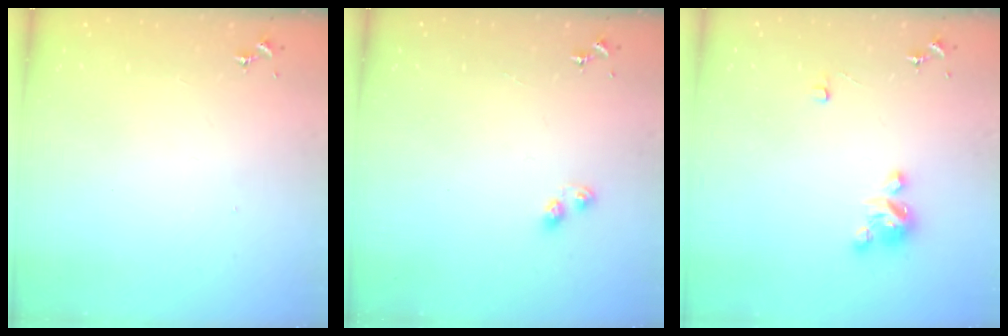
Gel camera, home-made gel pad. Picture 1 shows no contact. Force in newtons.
{"total": 3.1, "press": 3.0, "slide": 1.0}
{"total": 5.2, "press": 5.2, "slide": 0.4}